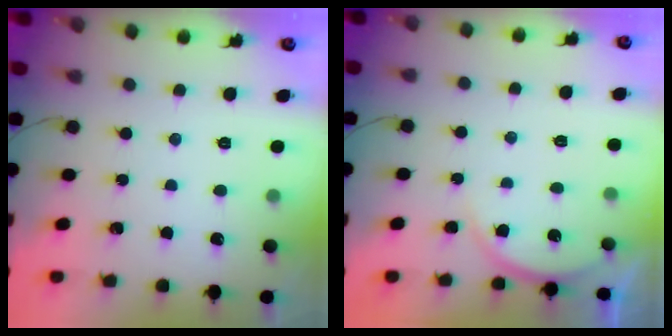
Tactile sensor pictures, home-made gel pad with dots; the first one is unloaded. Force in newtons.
{"total": 5.9, "press": 5.9, "slide": 0.7}